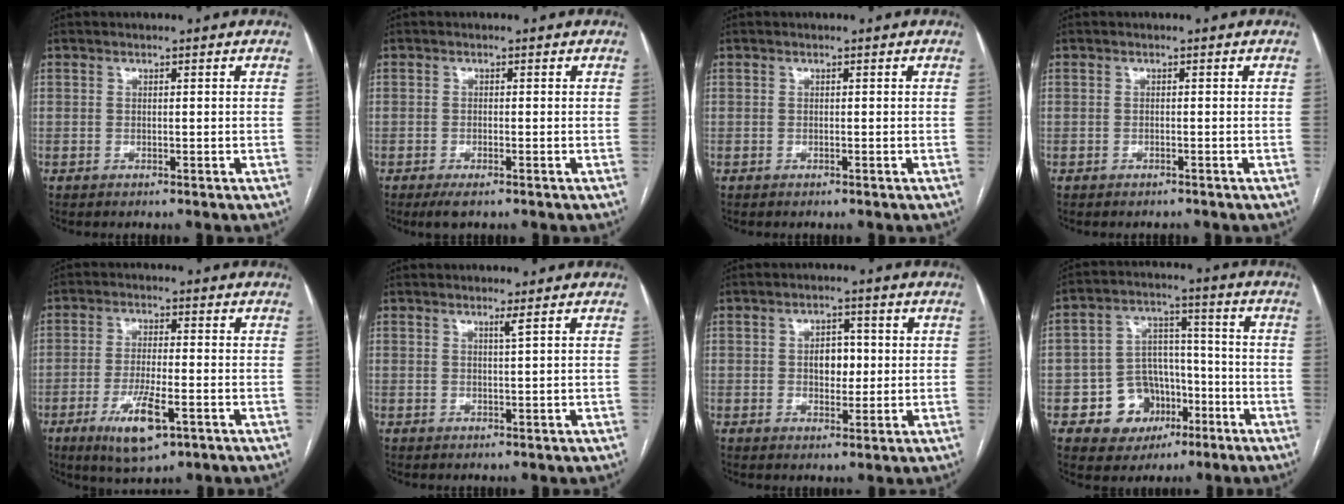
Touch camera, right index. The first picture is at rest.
{"total": 2.5, "force": [-1.6, 0.6, 1.8], "torque": [-0.034, -0.004, -0.025]}
{"total": 0.0}
{"total": 1.0, "force": [-0.9, 0.3, 0.1], "torque": [-0.007, 0.000, -0.013]}
{"total": 8.5, "force": [-3.9, 2.0, 7.3], "torque": [-0.139, -0.016, -0.061]}
{"total": 1.0, "force": [0.5, -0.4, 0.7], "torque": [-0.023, -0.009, 0.014]}
{"total": 4.3, "force": [0.3, 2.8, 3.3], "torque": [-0.047, 0.010, 0.009]}
{"total": 10.1, "force": [-4.2, 8.5, 3.3], "torque": [-0.046, 0.031, -0.058]}